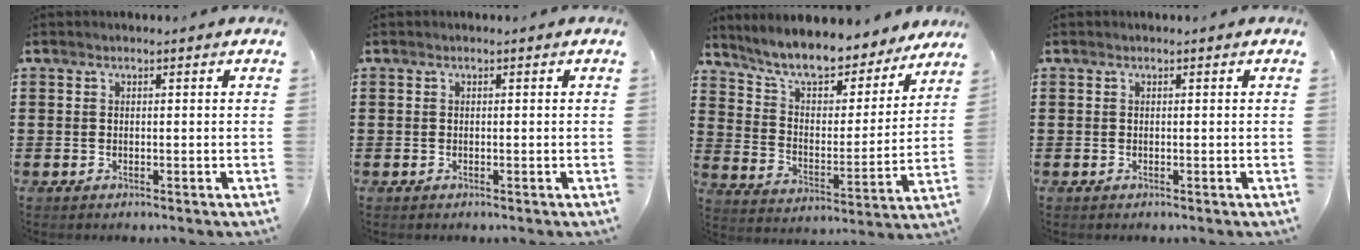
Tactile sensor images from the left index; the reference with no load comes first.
{"total": 0.0}
{"total": 8.7, "force": [8.0, 1.1, 3.2], "torque": [-0.097, -0.049, 0.138]}
{"total": 0.0}